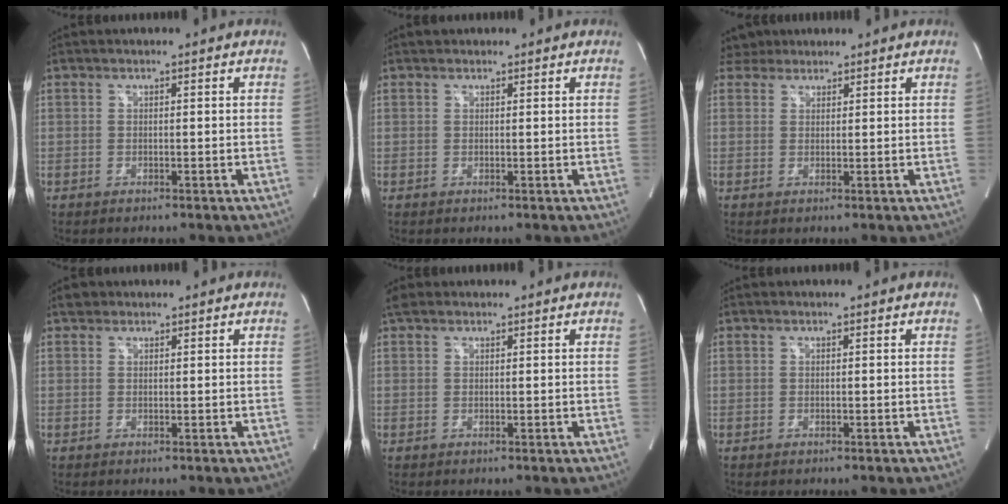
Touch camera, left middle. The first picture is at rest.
{"total": 0.7, "force": [0.6, 0.4, 0.0], "torque": [-0.007, 0.007, 0.010]}
{"total": 2.7, "force": [2.4, 1.2, -0.2], "torque": [-0.002, 0.015, 0.042]}
{"total": 1.3, "force": [1.0, 0.8, 0.1], "torque": [0.001, 0.009, 0.012]}
{"total": 1.7, "force": [1.3, 0.9, 0.5], "torque": [-0.018, 0.019, 0.023]}
{"total": 0.0}